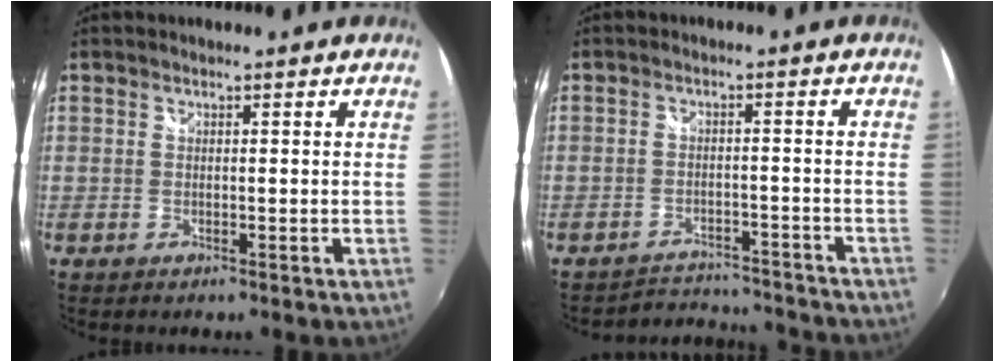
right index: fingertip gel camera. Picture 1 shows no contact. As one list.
[{"total": 9.5, "force": [-9.3, 1.7, 1.4], "torque": [-0.040, 0.013, -0.125]}]